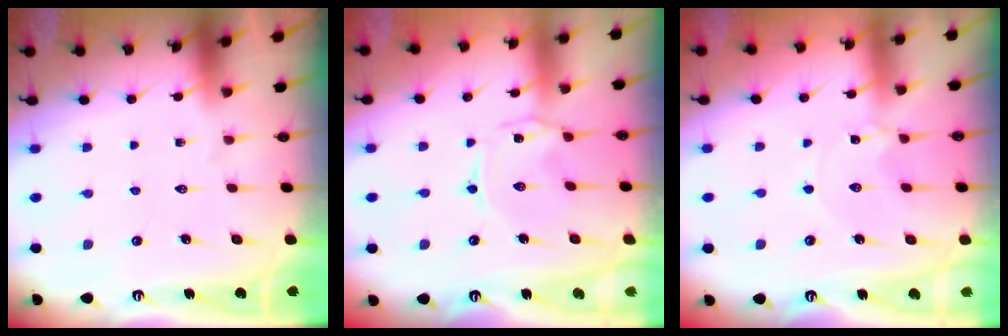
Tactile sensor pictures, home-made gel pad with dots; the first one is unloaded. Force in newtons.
{"total": 1.2, "press": 1.1, "slide": 0.4}
{"total": 2.2, "press": 2.2, "slide": 0.2}